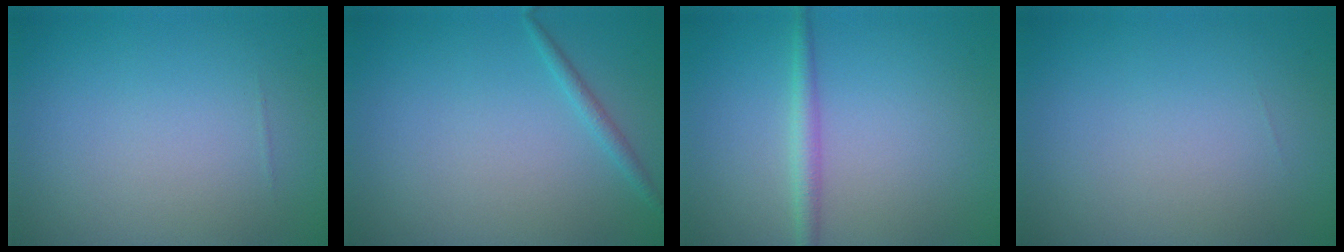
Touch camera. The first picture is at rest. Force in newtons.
{"total": 1.1, "press": 1.0, "slide": 0.1}
{"total": 1.7, "press": 1.7, "slide": 0.1}
{"total": 0.0}